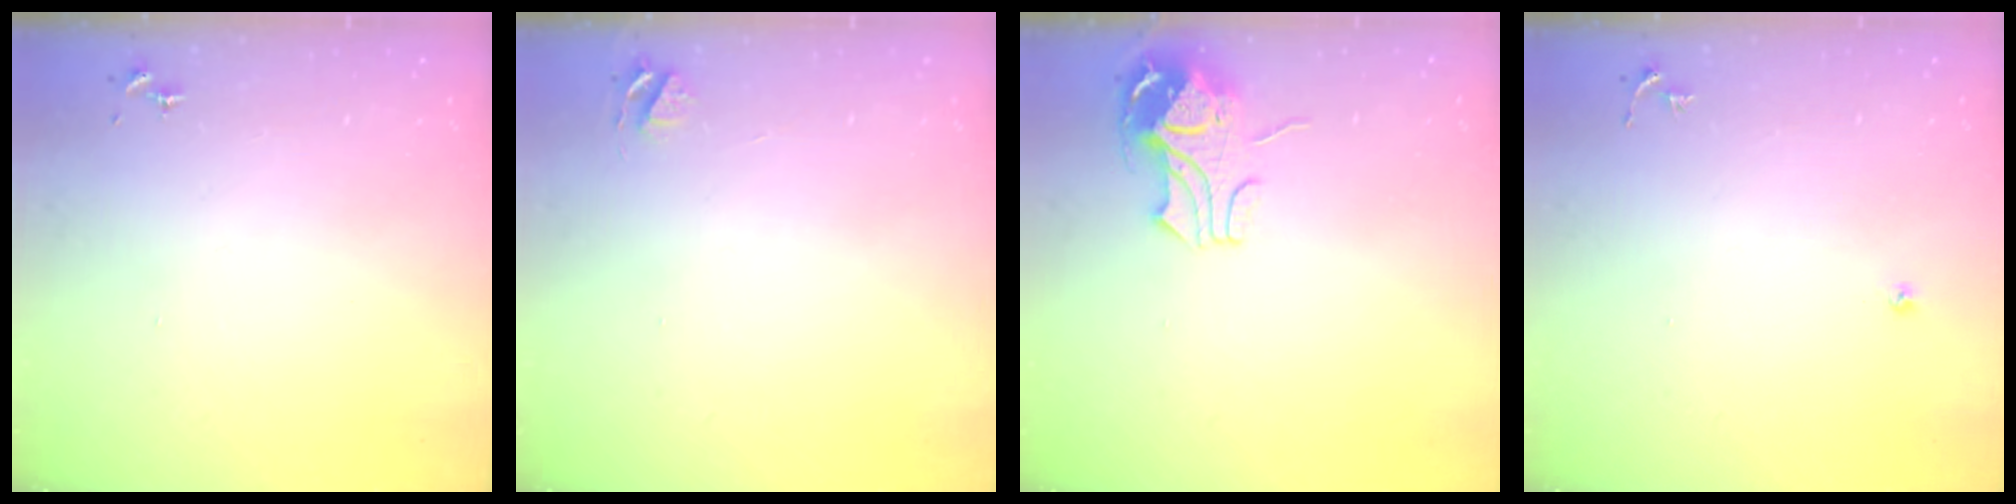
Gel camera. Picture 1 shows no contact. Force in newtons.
{"total": 3.5, "press": 3.5, "slide": 0.3}
{"total": 10.1, "press": 10.1, "slide": 0.8}
{"total": 4.7, "press": 4.7, "slide": 0.5}